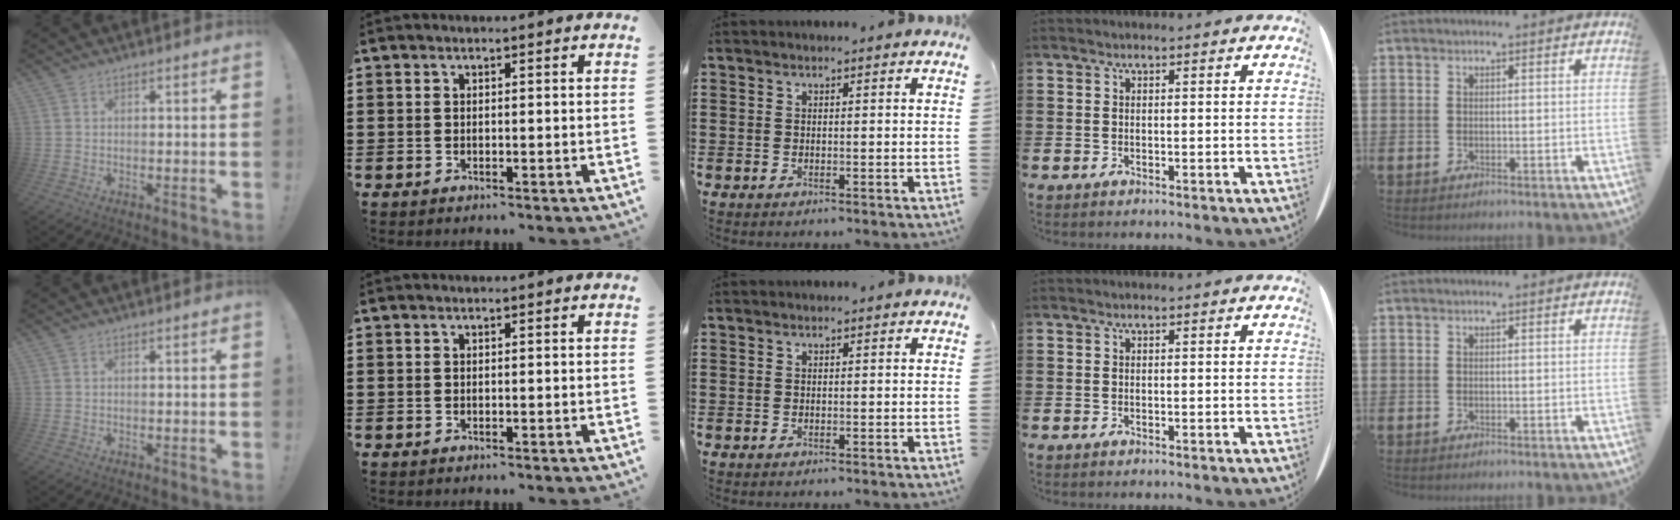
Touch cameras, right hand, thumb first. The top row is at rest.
{}